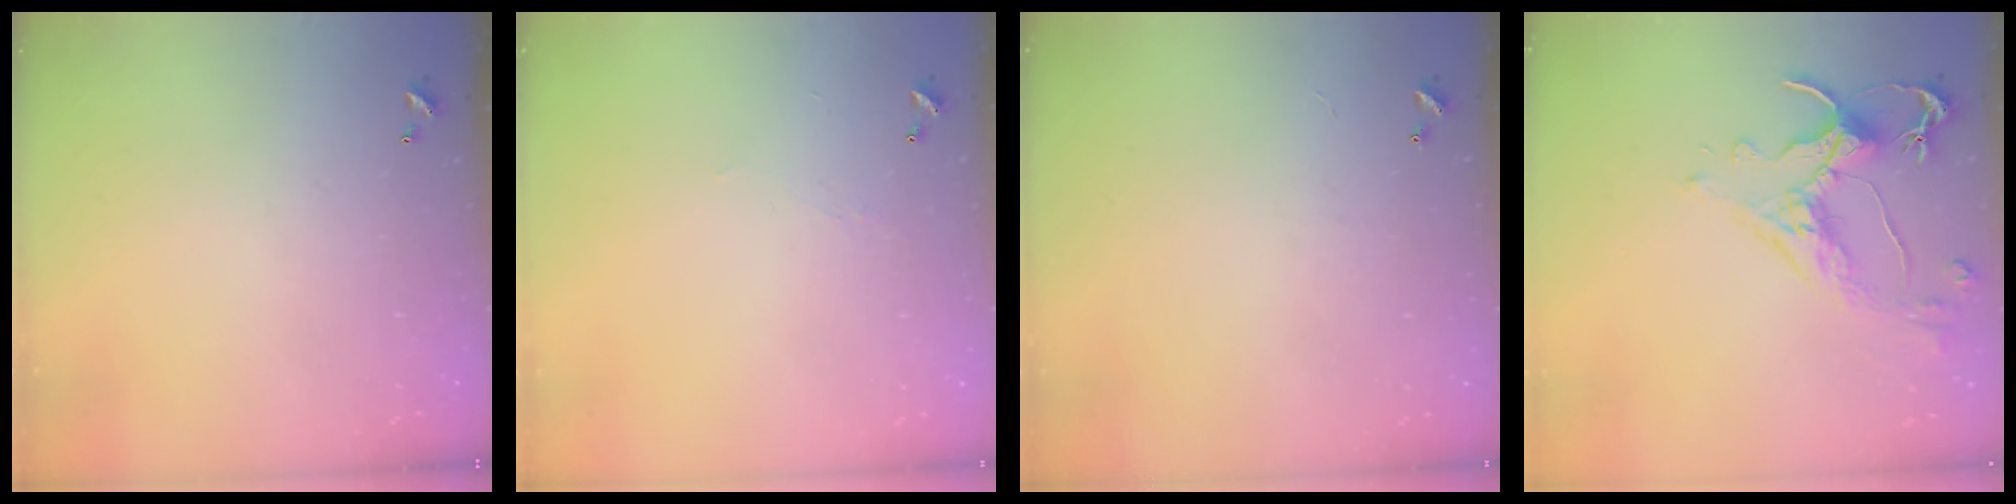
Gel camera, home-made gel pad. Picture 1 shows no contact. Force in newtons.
{"total": 0.8, "press": 0.7, "slide": 0.4}
{"total": 2.4, "press": 2.4, "slide": 0.3}
{"total": 2.5, "press": 2.1, "slide": 1.2}